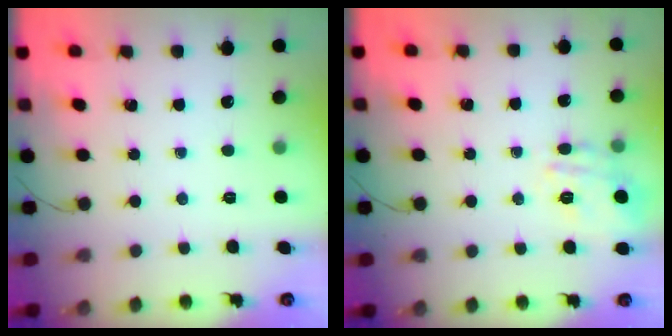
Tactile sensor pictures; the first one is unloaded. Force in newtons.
{"total": 5.5, "press": 5.4, "slide": 0.9}